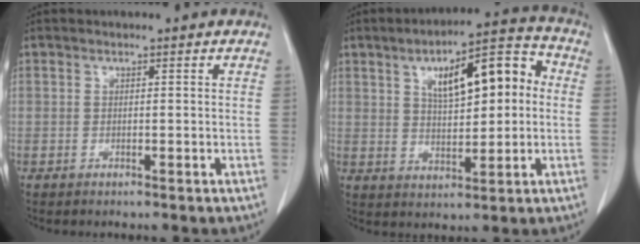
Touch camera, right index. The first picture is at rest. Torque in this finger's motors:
{"motor_torque": [0.75, 0.49, 0.29, 0.13]}